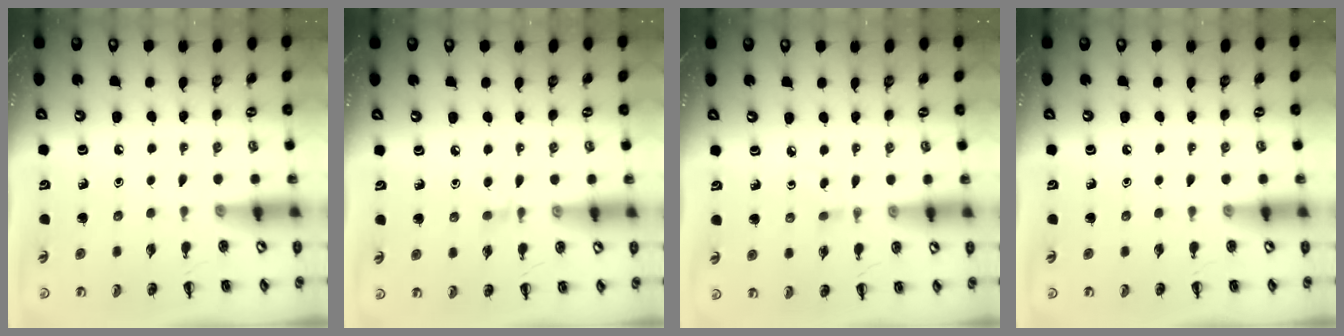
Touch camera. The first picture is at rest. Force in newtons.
{"total": 3.9, "press": 3.6, "slide": 1.6}
{"total": 2.0, "press": 1.7, "slide": 1.0}
{"total": 0.0}